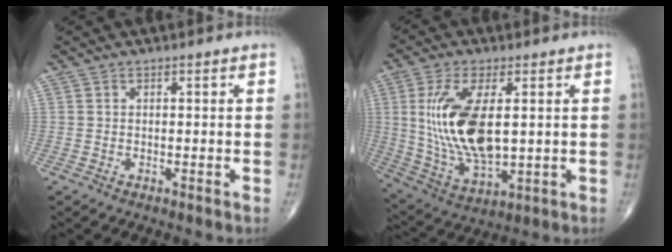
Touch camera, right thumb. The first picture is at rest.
{"total": 16.3, "force": [2.1, 7.4, 14.4], "torque": [-0.290, -0.019, 0.053]}